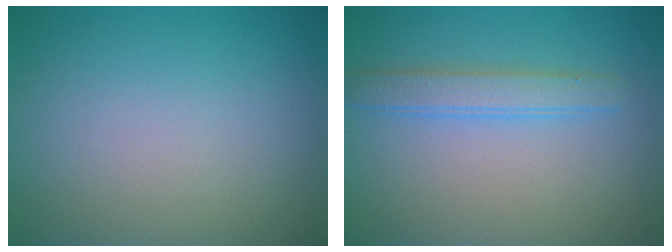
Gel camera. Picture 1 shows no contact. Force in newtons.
{"total": 2.5, "press": 2.5, "slide": 0.1}